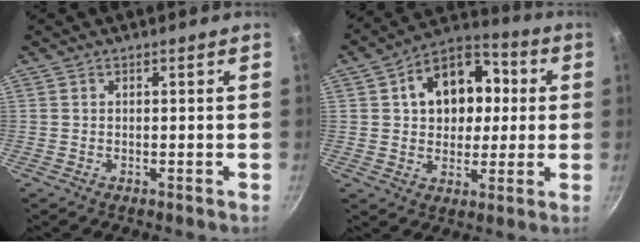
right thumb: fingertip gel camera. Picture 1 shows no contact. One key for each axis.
{"total": 16.1, "fx": 3.1, "fy": 12.0, "fz": 10.4, "tx": -0.118, "ty": 0.023, "tz": 0.039}